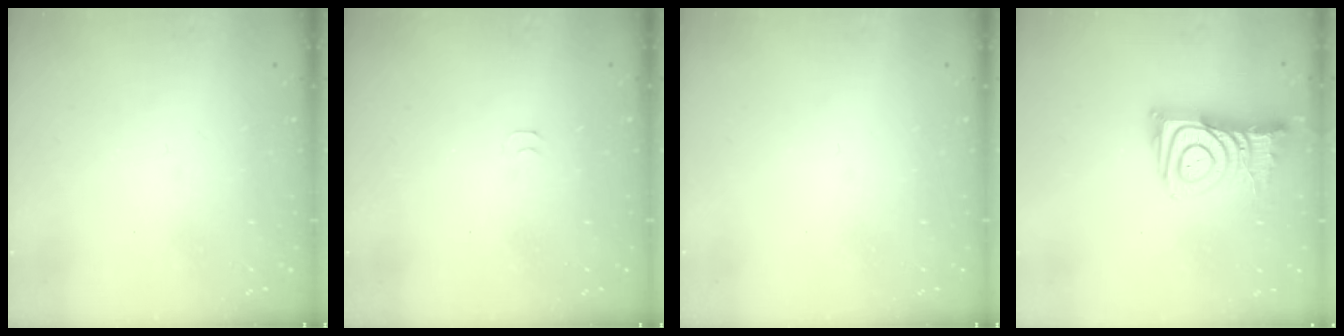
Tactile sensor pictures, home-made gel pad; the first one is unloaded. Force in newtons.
{"total": 4.0, "press": 4.0, "slide": 0.6}
{"total": 0.0}
{"total": 12.6, "press": 12.5, "slide": 1.0}